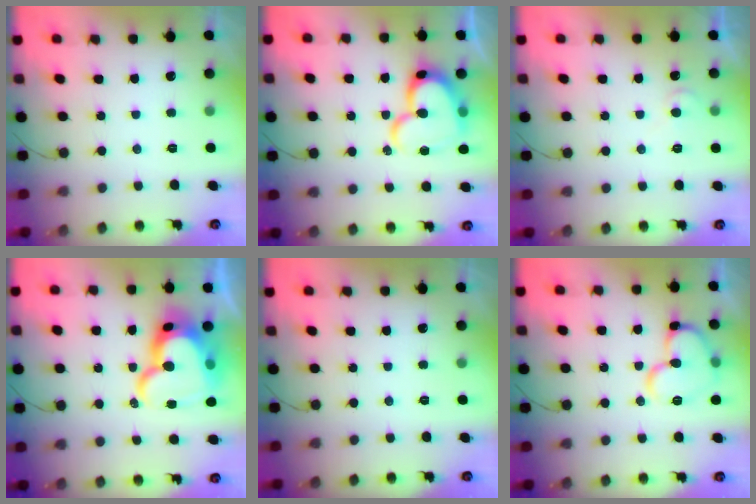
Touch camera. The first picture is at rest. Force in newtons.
{"total": 18.4, "press": 18.3, "slide": 1.9}
{"total": 4.9, "press": 4.8, "slide": 0.5}
{"total": 22.0, "press": 21.9, "slide": 1.9}
{"total": 0.0}
{"total": 13.1, "press": 13.1, "slide": 1.3}